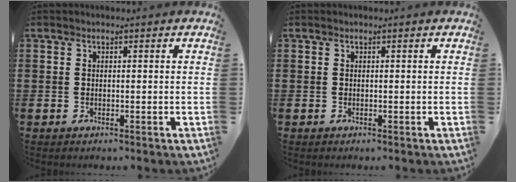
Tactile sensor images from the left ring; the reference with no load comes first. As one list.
[{"total": 0.0}]